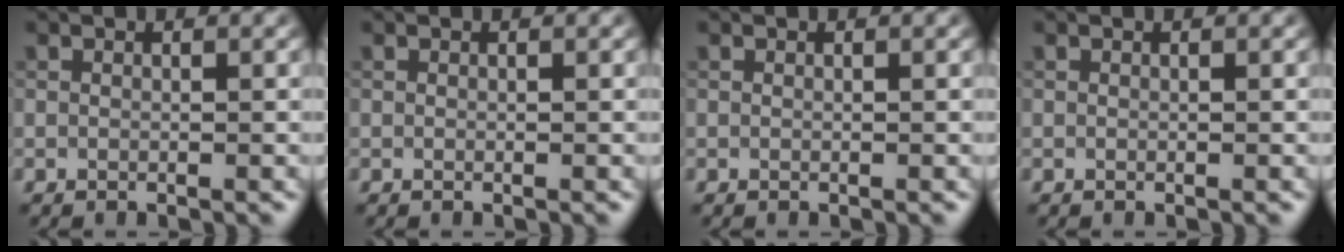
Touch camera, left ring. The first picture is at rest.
{"total": 0.0}
{"total": 0.0}
{"total": 0.0}